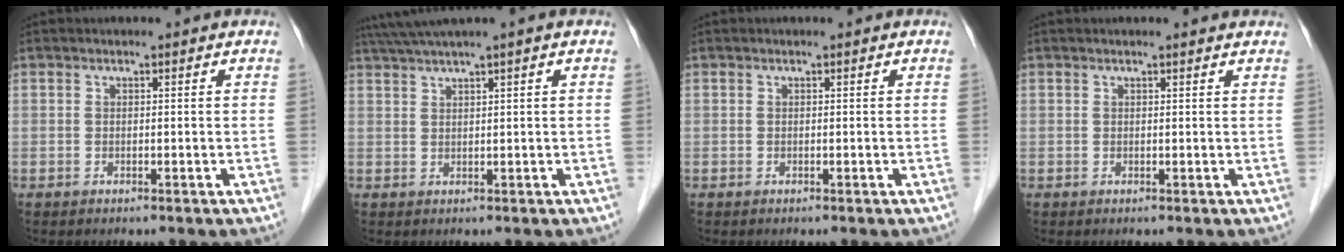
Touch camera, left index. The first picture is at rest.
{"total": 4.7, "force": [3.5, -1.1, 3.0], "torque": [-0.062, 0.024, 0.068]}
{"total": 0.0}
{"total": 2.1, "force": [2.0, 0.1, 0.6], "torque": [-0.013, 0.008, 0.017]}